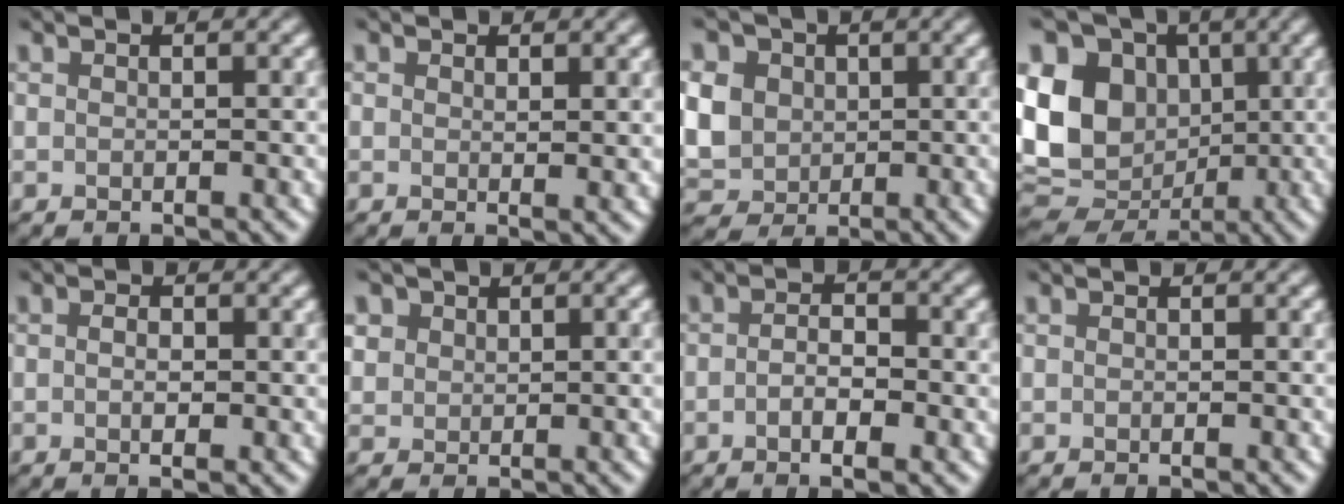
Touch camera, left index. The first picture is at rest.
{"total": 1.0, "force": [0.5, 0.4, 0.9], "torque": [-0.010, -0.005, 0.008]}
{"total": 8.1, "force": [1.6, 6.8, 4.1], "torque": [-0.103, 0.020, 0.022]}
{"total": 15.2, "force": [1.4, 12.6, 8.5], "torque": [-0.189, 0.011, 0.016]}
{"total": 1.9, "force": [0.0, 1.0, 1.6], "torque": [-0.012, -0.009, -0.008]}
{"total": 2.3, "force": [1.0, 1.9, 1.0], "torque": [-0.020, 0.005, 0.021]}
{"total": 2.9, "force": [-0.8, 1.1, 2.6], "torque": [-0.044, -0.002, -0.016]}
{"total": 0.0}